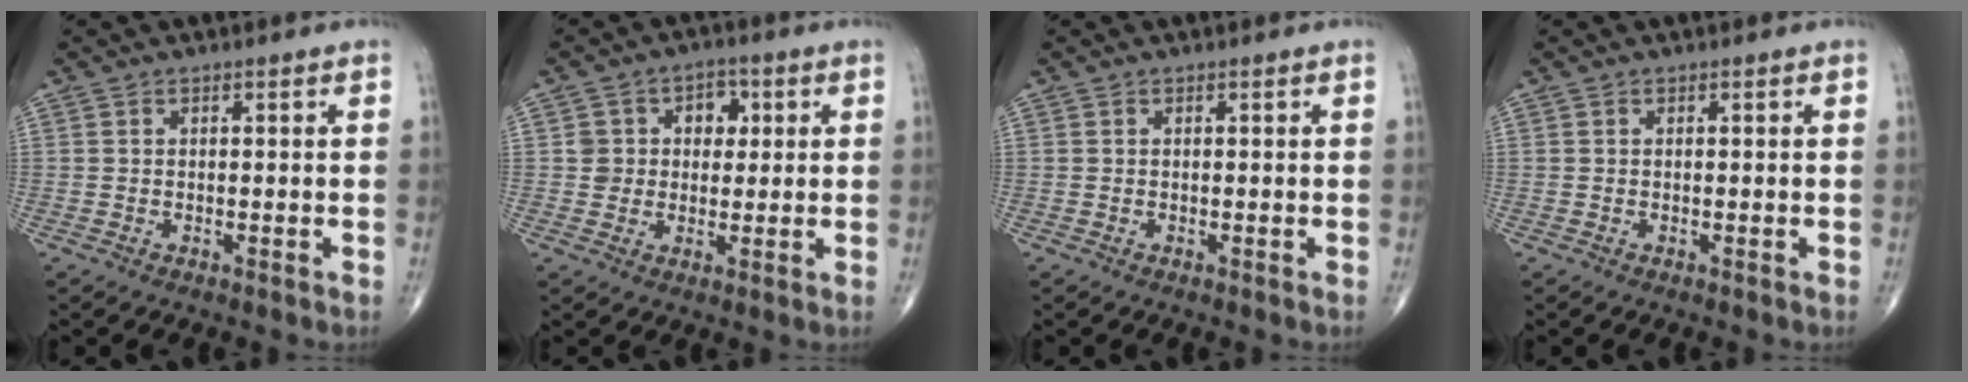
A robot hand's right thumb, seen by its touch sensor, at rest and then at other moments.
{"total": 6.4, "force": [1.4, 5.6, 2.8], "torque": [0.004, 0.005, 0.017]}
{"total": 0.0}
{"total": 0.0}